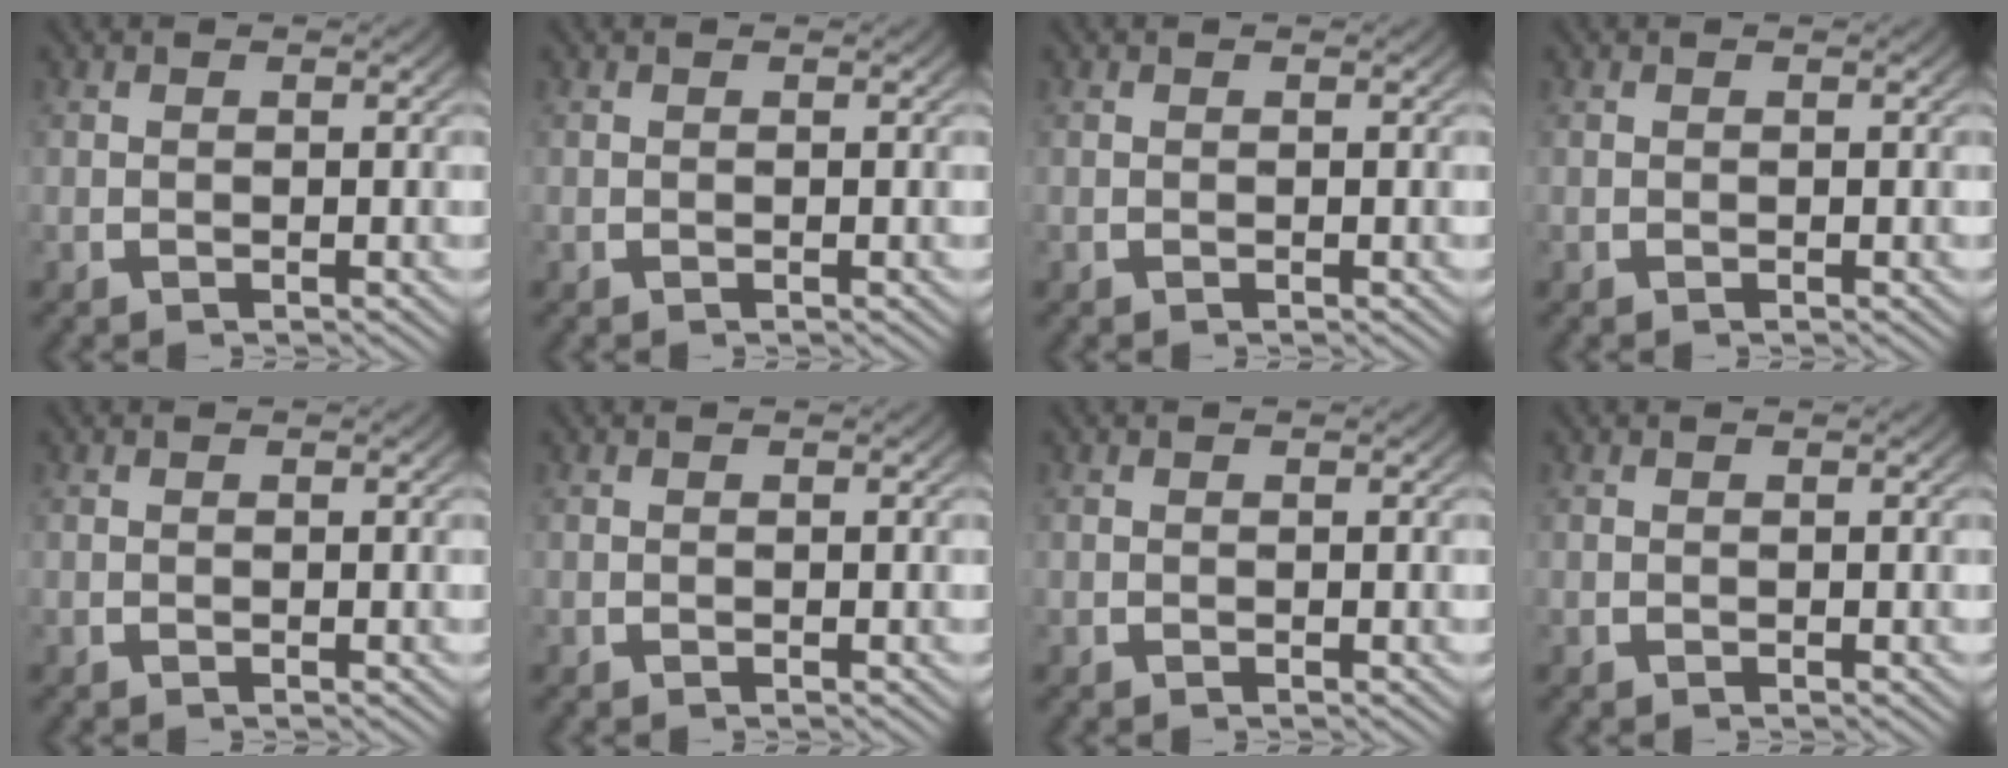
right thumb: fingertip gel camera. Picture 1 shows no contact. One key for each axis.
{"total": 0.0}
{"total": 0.0}
{"total": 0.0}
{"total": 0.0}
{"total": 0.0}
{"total": 0.0}
{"total": 0.0}